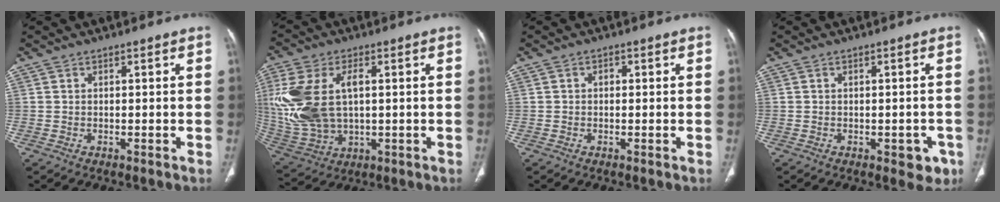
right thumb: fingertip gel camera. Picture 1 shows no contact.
{"total": 17.9, "force": [2.2, 10.7, 14.2], "torque": [-0.322, -0.001, 0.056]}
{"total": 1.0, "force": [0.0, 0.8, 0.6], "torque": [-0.005, 0.003, -0.003]}
{"total": 4.3, "force": [-1.8, 2.4, 3.0], "torque": [-0.009, 0.003, -0.019]}